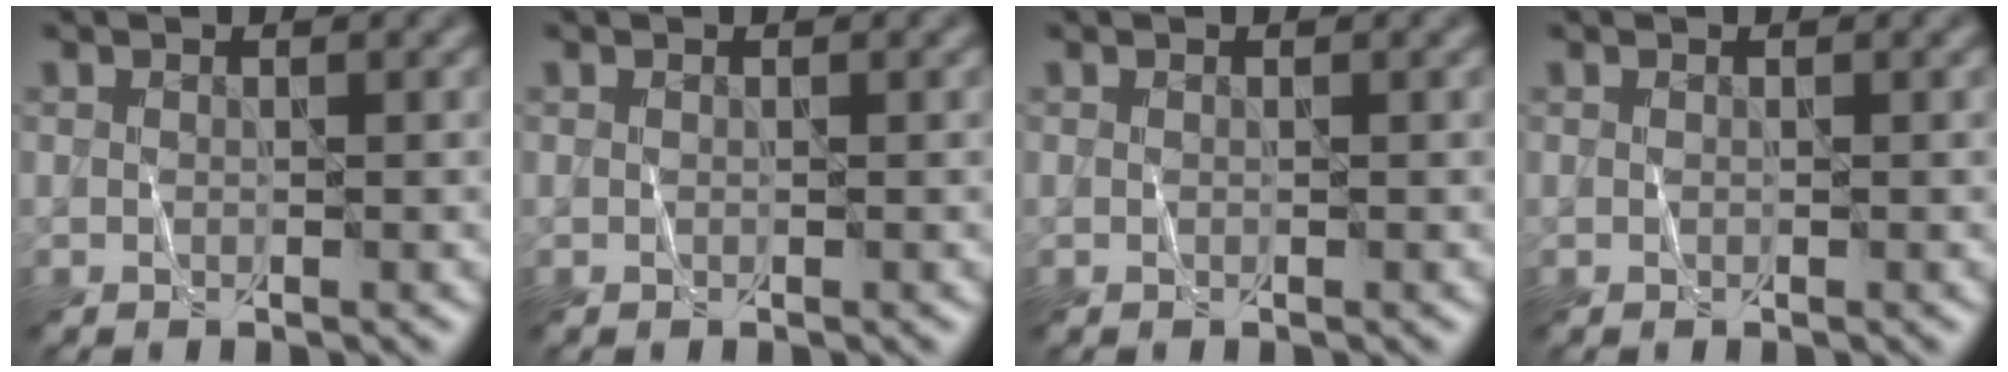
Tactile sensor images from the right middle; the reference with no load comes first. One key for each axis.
{"total": 0.0}
{"total": 0.0}
{"total": 0.0}